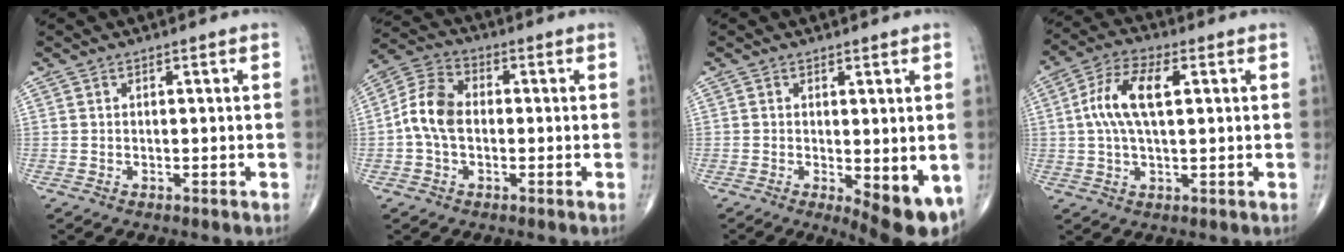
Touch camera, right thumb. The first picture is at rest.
{"total": 8.4, "force": [-0.7, 5.6, 6.2], "torque": [-0.120, 0.028, -0.024]}
{"total": 9.2, "force": [-2.1, 3.2, 8.3], "torque": [-0.103, -0.022, -0.019]}
{"total": 10.2, "force": [1.8, 4.5, 9.0], "torque": [-0.185, 0.019, 0.030]}